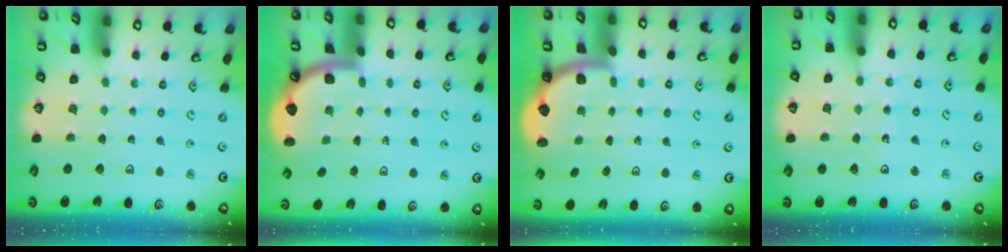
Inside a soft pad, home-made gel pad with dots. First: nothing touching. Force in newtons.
{"total": 1.6, "press": 1.6, "slide": 0.1}
{"total": 2.0, "press": 2.0, "slide": 0.5}
{"total": 6.4, "press": 6.1, "slide": 2.0}